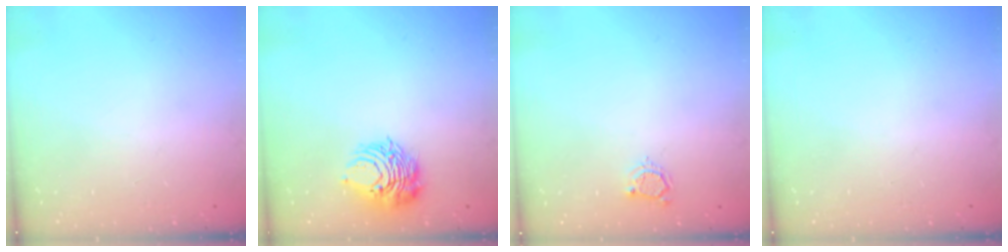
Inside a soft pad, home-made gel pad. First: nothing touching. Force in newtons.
{"total": 9.9, "press": 9.8, "slide": 0.8}
{"total": 3.9, "press": 3.9, "slide": 0.5}
{"total": 0.0}